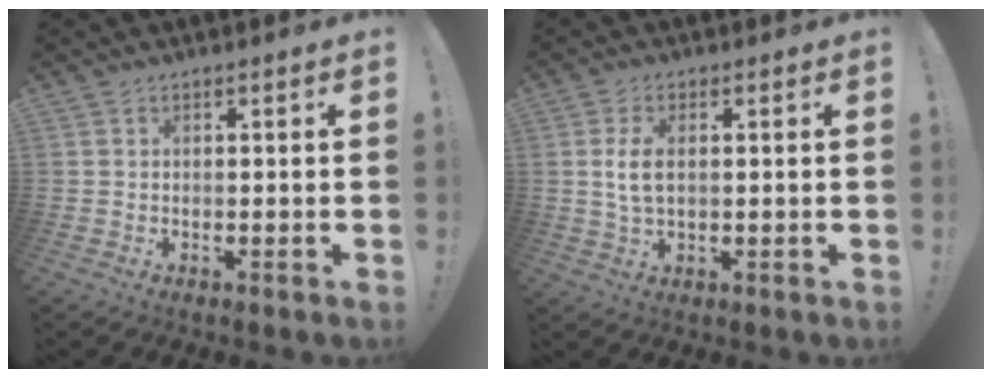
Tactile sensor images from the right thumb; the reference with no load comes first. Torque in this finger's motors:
{"motor_torque": [-0.27, 0.24, 0.16, -0.26, 0.09]}